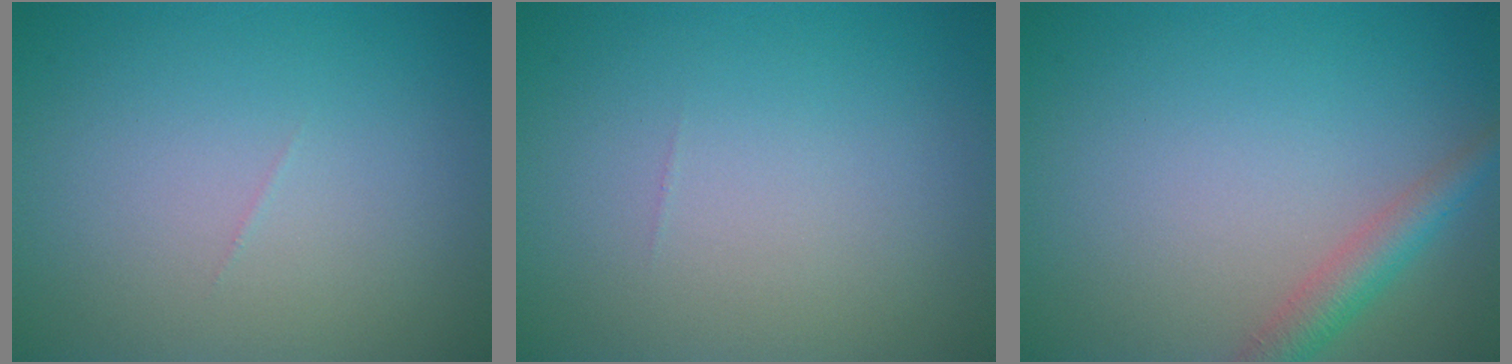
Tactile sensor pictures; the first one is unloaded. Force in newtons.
{"total": 0.0}
{"total": 2.8, "press": 2.8, "slide": 0.2}